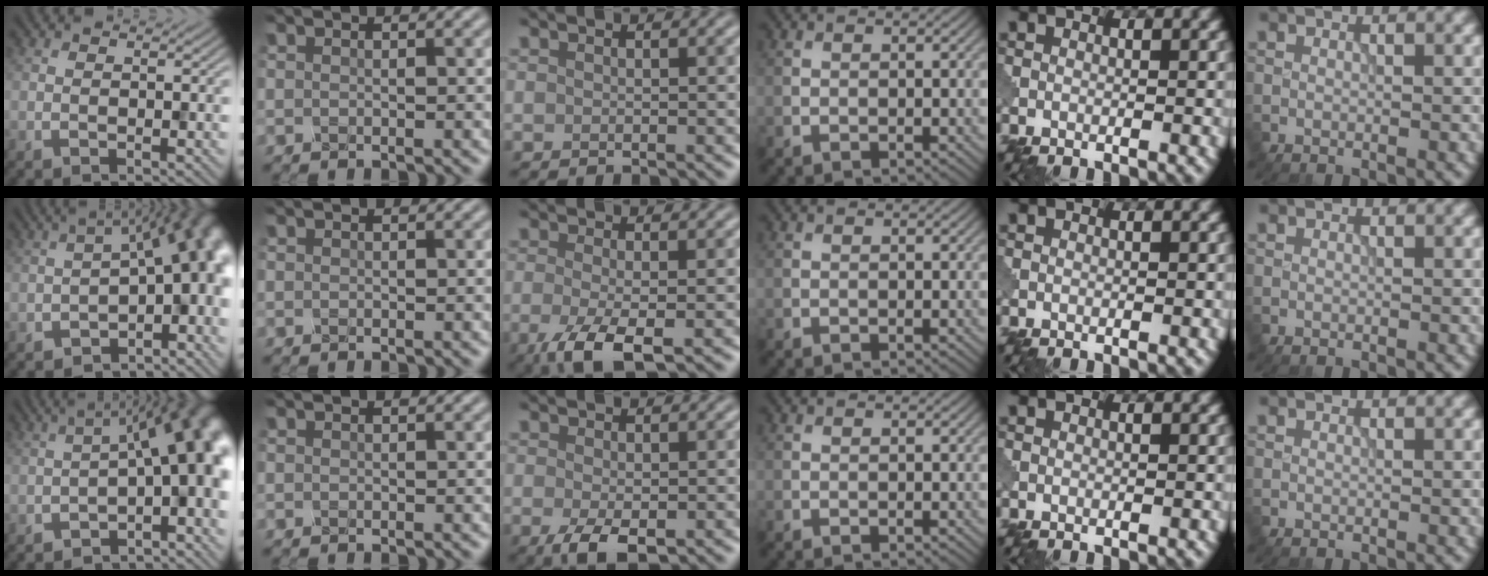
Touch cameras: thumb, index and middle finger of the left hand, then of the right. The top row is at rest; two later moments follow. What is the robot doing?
{"motion": "shake", "object": "medicine bottle"}